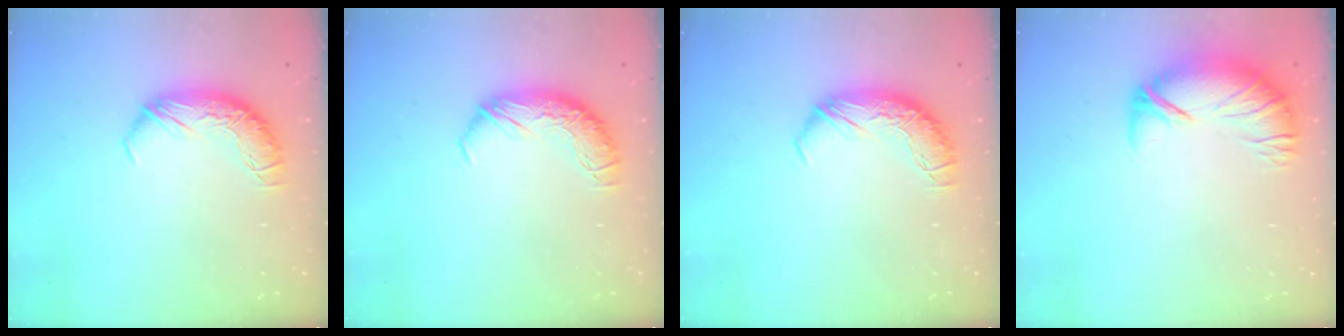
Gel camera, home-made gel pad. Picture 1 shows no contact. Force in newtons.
{"total": 0.0}
{"total": 0.0}
{"total": 2.8, "press": 1.7, "slide": 2.3}